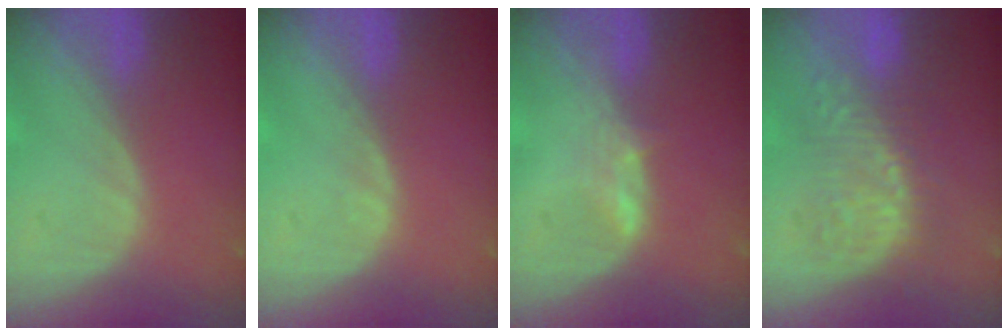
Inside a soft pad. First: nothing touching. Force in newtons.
{"total": 0.5, "press": 0.5, "slide": 0.1}
{"total": 2.1, "press": 2.0, "slide": 0.4}
{"total": 8.8, "press": 8.6, "slide": 1.7}